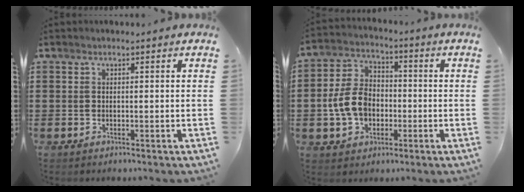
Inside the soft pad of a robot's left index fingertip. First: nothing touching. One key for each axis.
{"total": 8.3, "fx": -1.6, "fy": 6.4, "fz": 5.1, "tx": -0.132, "ty": 0.011, "tz": -0.035}